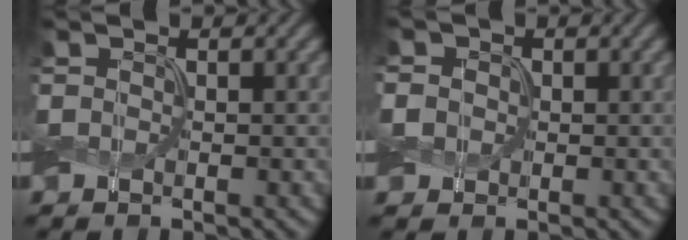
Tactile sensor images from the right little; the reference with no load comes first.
{"total": 2.1, "force": [0.4, 1.9, 0.9], "torque": [-0.034, 0.006, 0.009]}